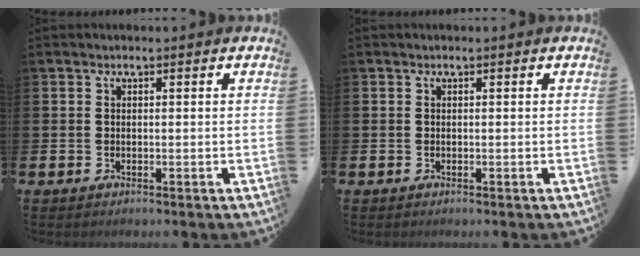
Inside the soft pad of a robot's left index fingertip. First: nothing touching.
{"total": 0.0}